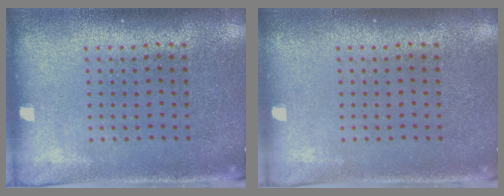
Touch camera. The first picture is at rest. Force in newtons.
{"total": 0.0}